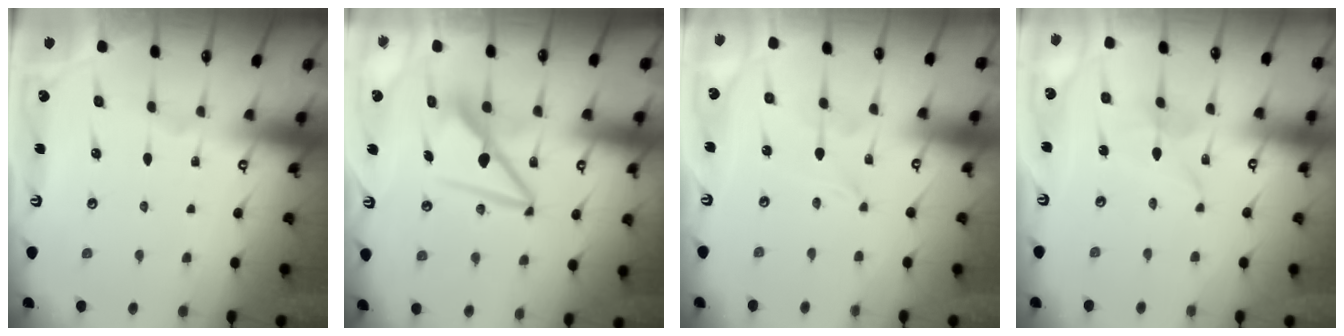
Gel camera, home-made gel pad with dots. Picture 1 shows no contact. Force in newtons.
{"total": 8.6, "press": 8.5, "slide": 0.8}
{"total": 0.0}
{"total": 2.4, "press": 2.4, "slide": 0.2}